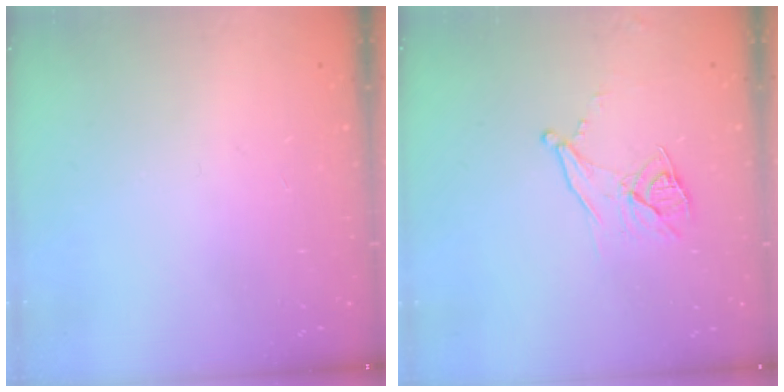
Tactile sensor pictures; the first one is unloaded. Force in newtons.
{"total": 9.7, "press": 9.2, "slide": 3.0}